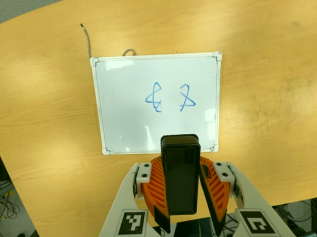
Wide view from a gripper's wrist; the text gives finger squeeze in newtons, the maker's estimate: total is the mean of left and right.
{"total": 8.2, "left": 8.4, "right": 8.0}